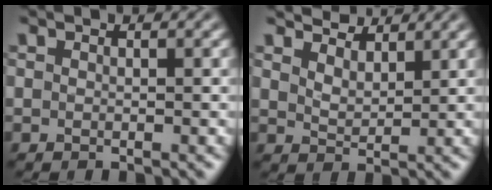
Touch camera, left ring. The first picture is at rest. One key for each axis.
{"total": 3.6, "fx": 3.2, "fy": 1.2, "fz": 1.2, "tx": -0.032, "ty": -0.005, "tz": 0.052}